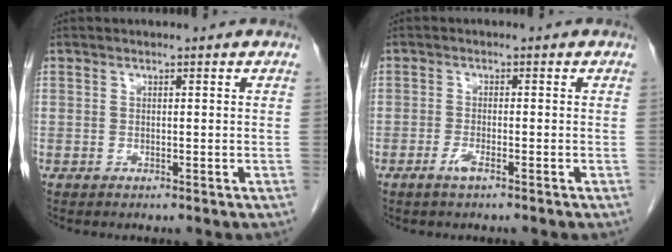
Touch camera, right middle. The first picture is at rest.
{"total": 2.0, "force": [-1.3, 0.1, 1.4], "torque": [-0.034, -0.002, -0.028]}